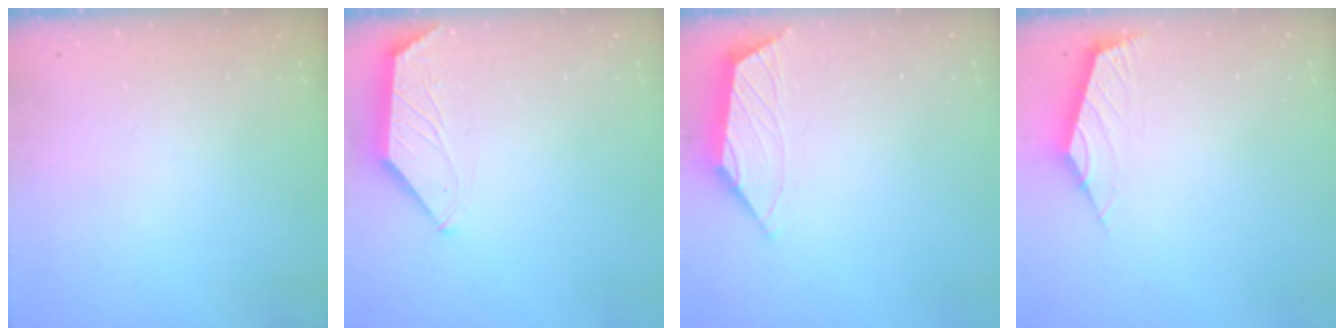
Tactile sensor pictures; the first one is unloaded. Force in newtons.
{"total": 1.1, "press": 1.0, "slide": 0.4}
{"total": 0.9, "press": 0.8, "slide": 0.4}
{"total": 2.6, "press": 2.6, "slide": 0.7}